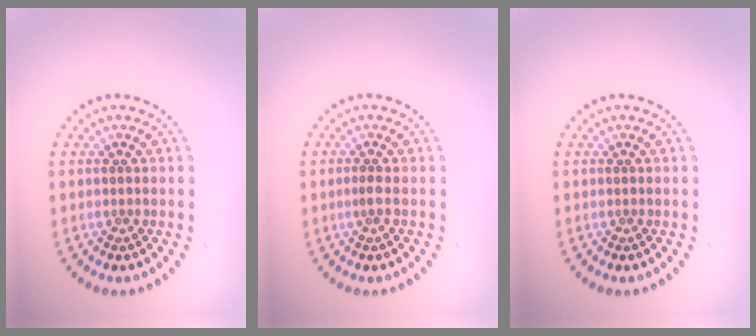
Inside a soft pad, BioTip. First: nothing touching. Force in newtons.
{"total": 0.9, "press": 0.6, "slide": 0.6}
{"total": 0.0}